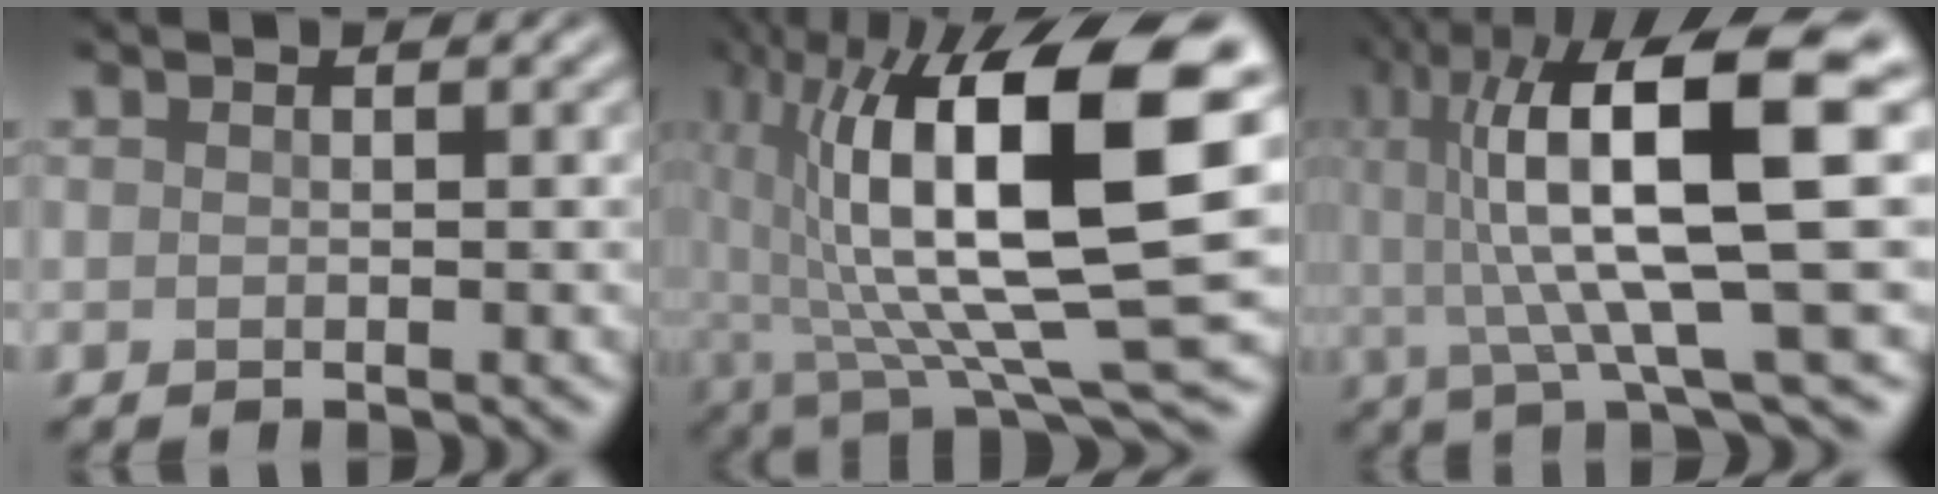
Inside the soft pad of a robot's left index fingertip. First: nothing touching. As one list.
[{"total": 16.4, "force": [2.8, 5.7, 15.2], "torque": [-0.270, -0.006, 0.047]}, {"total": 13.1, "force": [2.0, 3.0, 12.6], "torque": [-0.197, 0.013, 0.036]}]